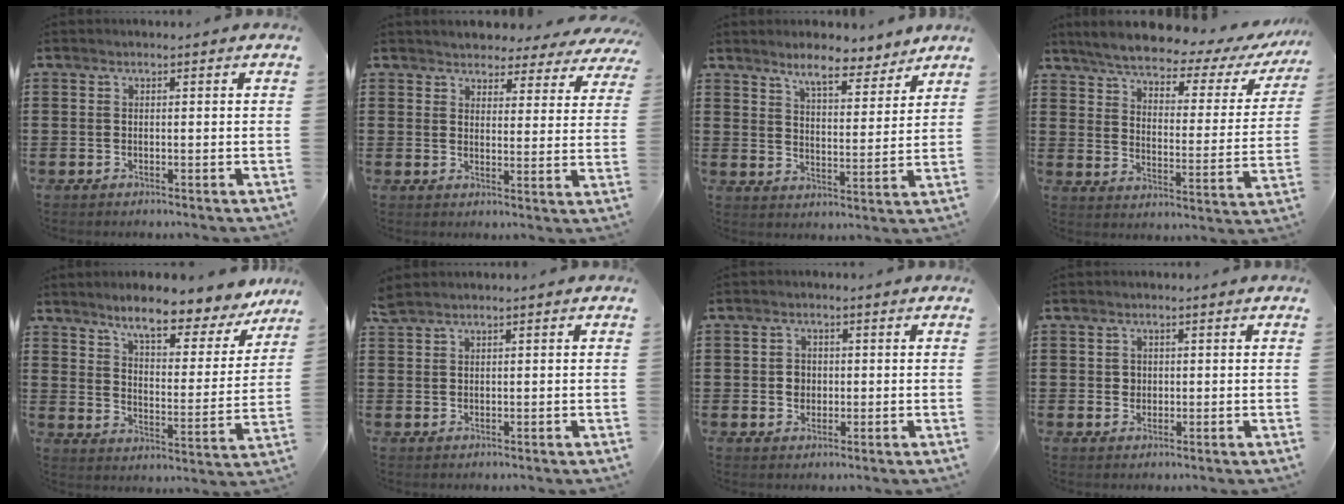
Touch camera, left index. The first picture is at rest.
{"total": 3.6, "force": [3.5, 0.7, -0.1], "torque": [-0.011, -0.023, 0.059]}
{"total": 6.8, "force": [6.1, 1.3, 2.7], "torque": [-0.057, -0.022, 0.108]}
{"total": 5.2, "force": [4.6, 1.0, 2.3], "torque": [-0.070, -0.029, 0.073]}
{"total": 7.4, "force": [6.5, 0.7, 3.4], "torque": [-0.079, -0.040, 0.105]}
{"total": 1.4, "force": [1.3, 0.1, 0.6], "torque": [-0.015, 0.000, 0.025]}
{"total": 2.1, "force": [0.1, 2.0, 0.7], "torque": [-0.021, 0.009, -0.002]}
{"total": 0.8, "force": [0.3, 0.8, 0.1], "torque": [-0.005, 0.004, 0.006]}